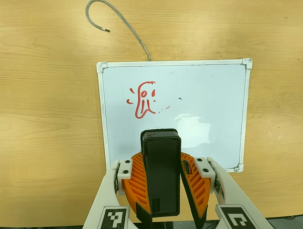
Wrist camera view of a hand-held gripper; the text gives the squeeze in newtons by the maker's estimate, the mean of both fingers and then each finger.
{"total": 10.0, "left": 10.0, "right": 10.1}